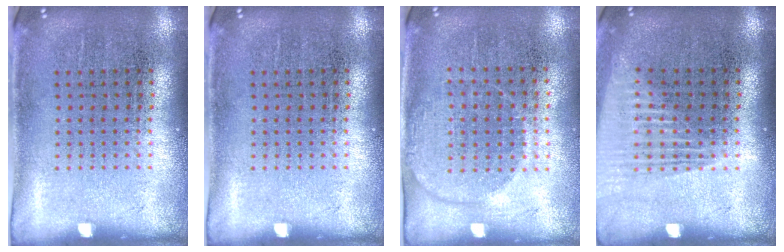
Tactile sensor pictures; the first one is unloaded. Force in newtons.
{"total": 0.0}
{"total": 1.4, "press": 1.2, "slide": 0.6}
{"total": 1.3, "press": 1.2, "slide": 0.2}